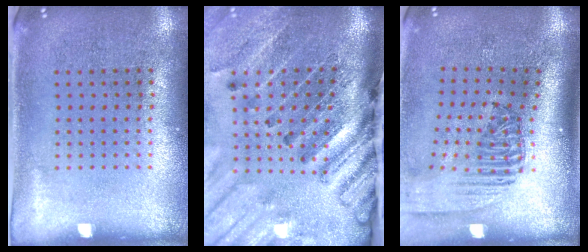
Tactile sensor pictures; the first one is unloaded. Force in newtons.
{"total": 4.5, "press": 3.3, "slide": 3.0}
{"total": 2.4, "press": 1.8, "slide": 1.7}